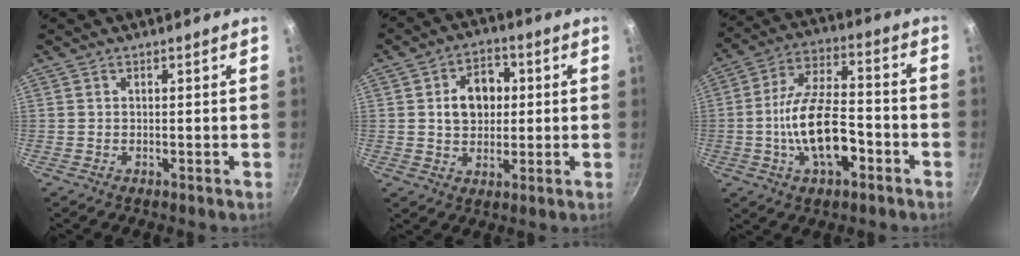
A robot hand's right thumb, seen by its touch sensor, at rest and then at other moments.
{"total": 8.9, "force": [1.2, 6.8, 5.6], "torque": [-0.053, 0.010, 0.014]}
{"total": 15.1, "force": [-4.7, 7.1, 12.4], "torque": [-0.205, 0.041, -0.088]}